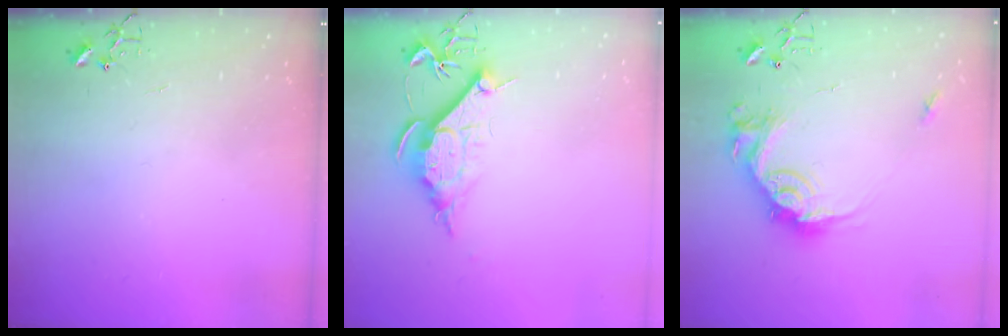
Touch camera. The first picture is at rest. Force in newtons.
{"total": 10.2, "press": 10.2, "slide": 1.0}
{"total": 16.6, "press": 16.6, "slide": 0.9}